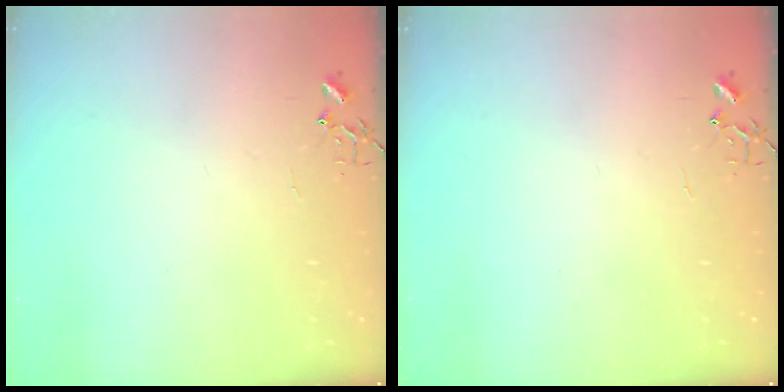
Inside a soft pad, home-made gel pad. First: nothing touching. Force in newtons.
{"total": 0.0}